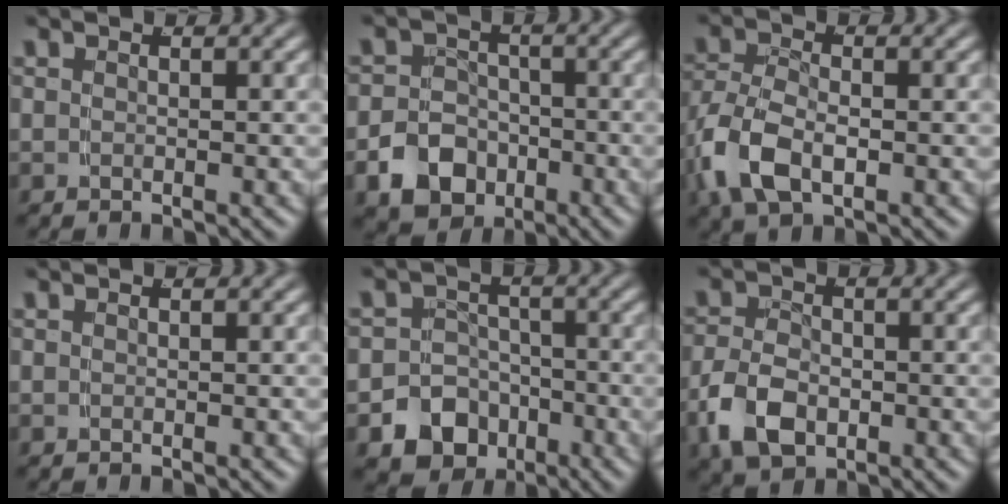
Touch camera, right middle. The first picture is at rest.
{"total": 8.4, "force": [-3.5, 7.2, 2.5], "torque": [-0.039, -0.015, -0.065]}
{"total": 5.8, "force": [-1.4, 4.0, 3.9], "torque": [-0.115, -0.019, -0.012]}
{"total": 0.0}
{"total": 13.7, "force": [-6.3, 11.8, 3.2], "torque": [-0.065, -0.047, -0.110]}
{"total": 4.8, "force": [-1.4, 3.4, 3.1], "torque": [-0.069, -0.009, -0.019]}